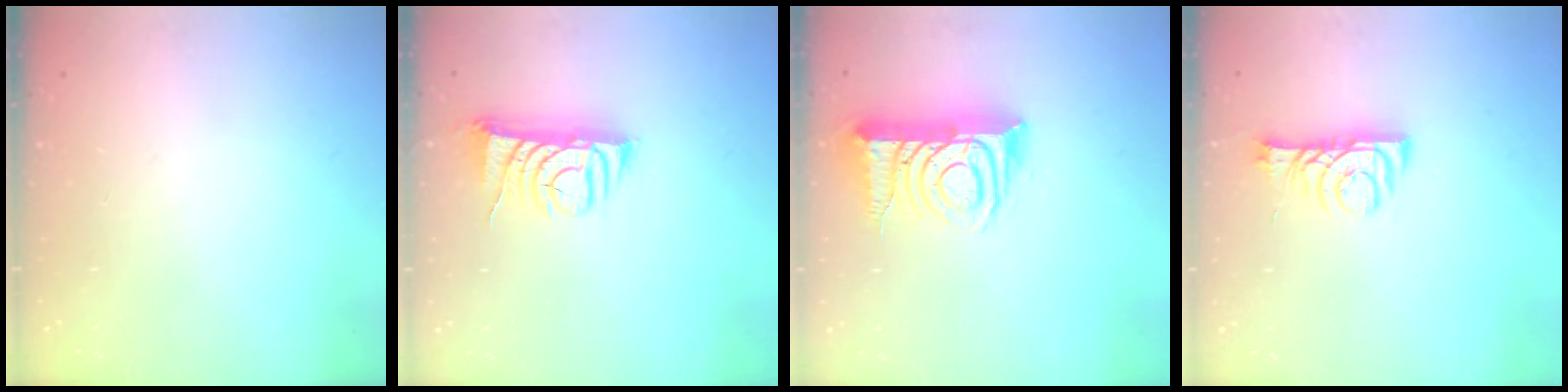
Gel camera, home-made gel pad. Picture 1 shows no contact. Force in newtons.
{"total": 7.9, "press": 7.8, "slide": 1.2}
{"total": 12.6, "press": 12.5, "slide": 1.6}
{"total": 8.1, "press": 8.1, "slide": 0.1}